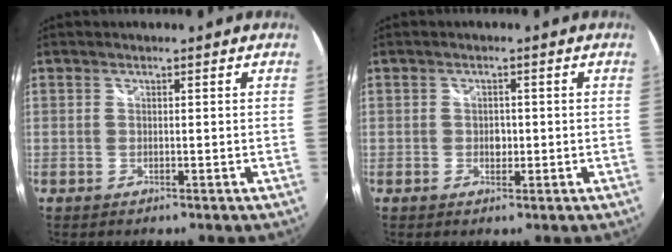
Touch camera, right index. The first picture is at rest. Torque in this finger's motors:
{"motor_torque": [0.13, 0.10, 0.10, 0.00]}